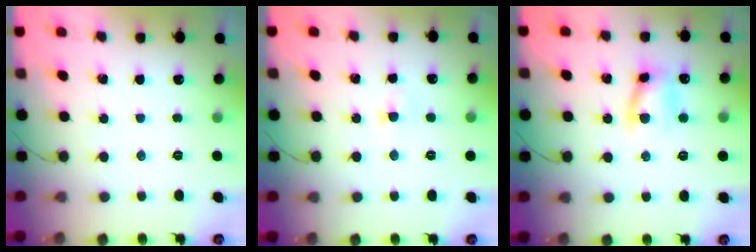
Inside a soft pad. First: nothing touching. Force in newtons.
{"total": 2.8, "press": 2.6, "slide": 1.0}
{"total": 8.1, "press": 8.1, "slide": 0.6}